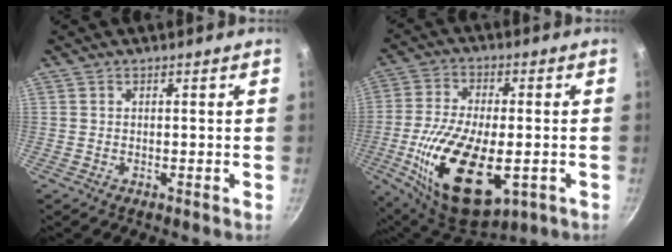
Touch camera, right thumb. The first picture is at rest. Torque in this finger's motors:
{"motor_torque": [0.06, 1.53, 1.76, -0.38, 0.63]}